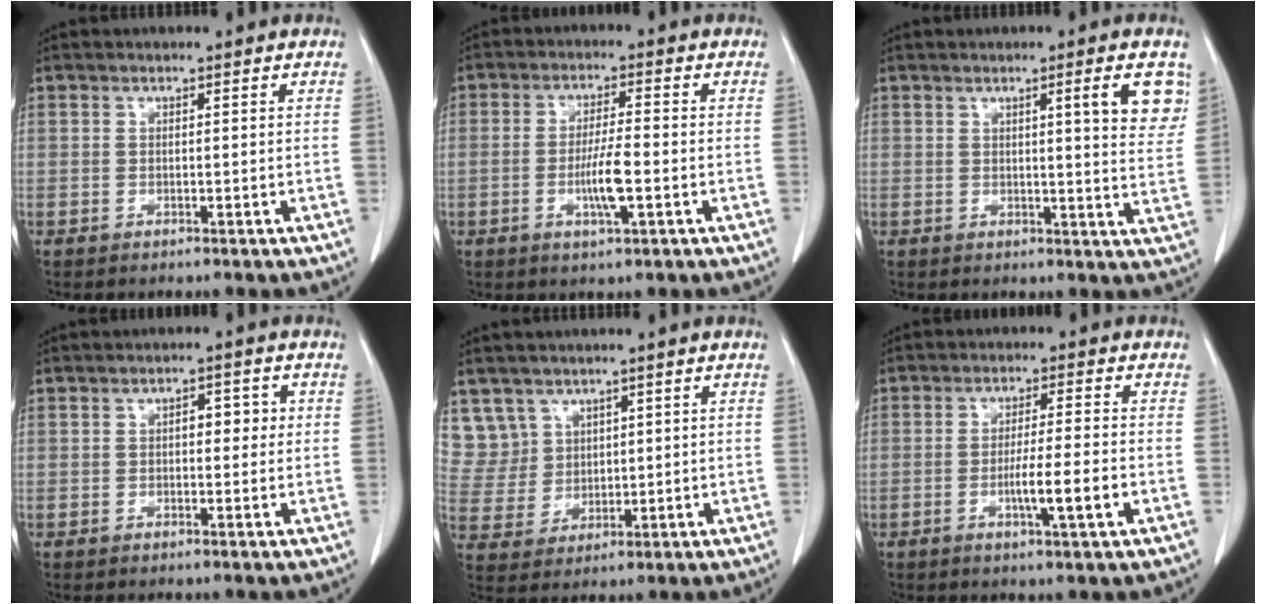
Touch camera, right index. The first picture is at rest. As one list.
[{"total": 5.7, "force": [-1.4, 0.6, 5.4], "torque": [-0.104, -0.003, -0.023]}, {"total": 7.2, "force": [3.3, 0.4, 6.4], "torque": [-0.071, -0.012, 0.035]}, {"total": 3.1, "force": [0.4, 1.6, 2.6], "torque": [-0.034, 0.013, 0.003]}, {"total": 7.5, "force": [4.5, 6.0, -0.2], "torque": [0.004, 0.015, 0.106]}, {"total": 6.4, "force": [-1.9, -0.1, 6.1], "torque": [-0.100, -0.007, -0.030]}]